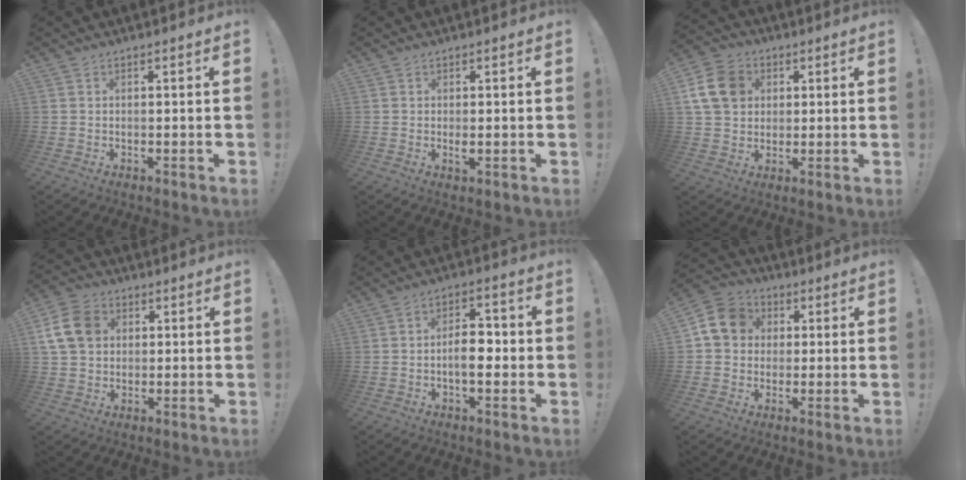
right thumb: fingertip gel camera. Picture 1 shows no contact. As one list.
[{"total": 1.5, "force": [0.2, 0.3, 1.4], "torque": [-0.022, -0.003, 0.003]}, {"total": 13.4, "force": [3.8, 10.9, 6.8], "torque": [-0.115, -0.007, 0.079]}, {"total": 12.3, "force": [3.1, 9.7, 6.9], "torque": [-0.117, 0.000, 0.065]}, {"total": 8.2, "force": [-1.6, 4.4, 6.7], "torque": [-0.112, 0.018, -0.030]}, {"total": 11.3, "force": [2.1, 9.7, 5.3], "torque": [-0.083, 0.011, 0.047]}]